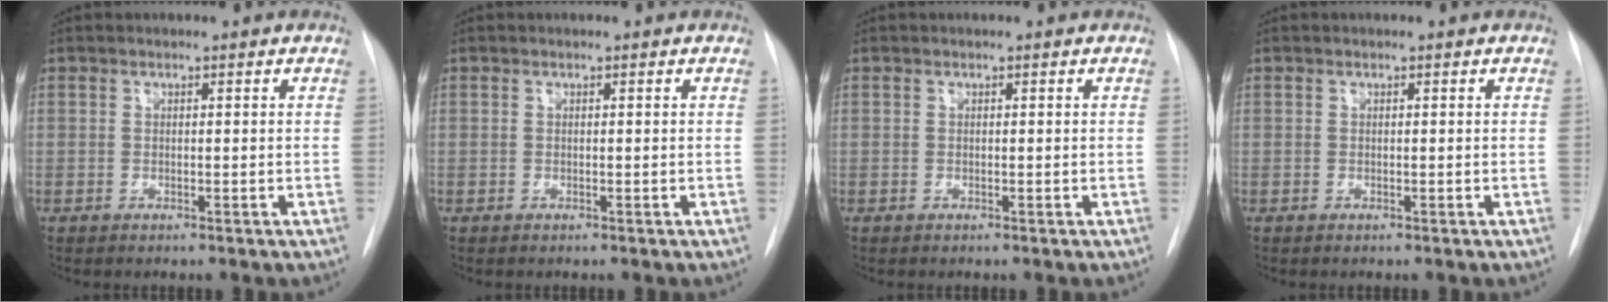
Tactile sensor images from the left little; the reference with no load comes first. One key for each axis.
{"total": 0.0}
{"total": 0.0}
{"total": 0.0}